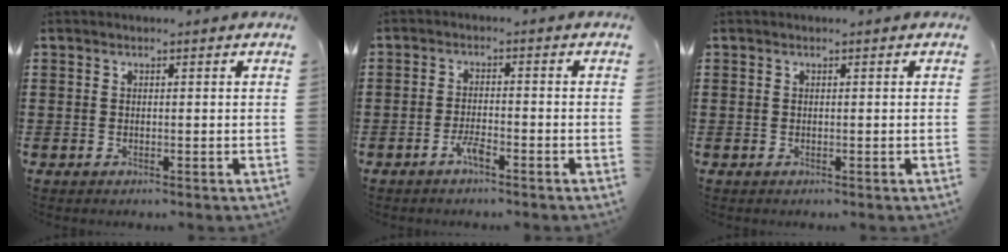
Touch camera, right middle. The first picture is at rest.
{"total": 2.8, "force": [-1.9, 0.5, 2.0], "torque": [-0.051, -0.001, -0.039]}
{"total": 0.0}